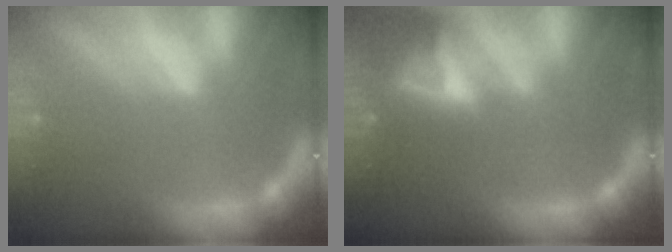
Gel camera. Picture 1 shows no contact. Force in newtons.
{"total": 7.5}